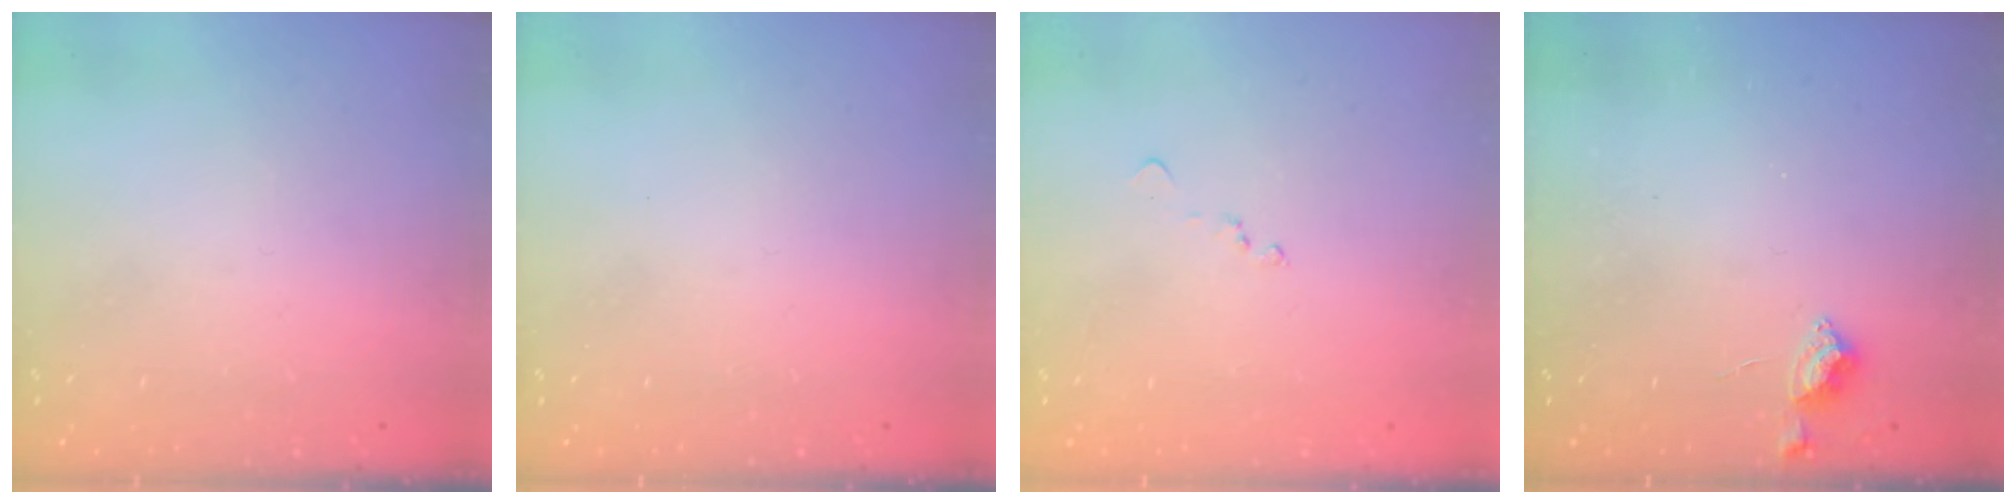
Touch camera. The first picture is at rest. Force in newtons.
{"total": 0.0}
{"total": 9.5, "press": 9.5, "slide": 0.9}
{"total": 5.2, "press": 5.2, "slide": 0.6}